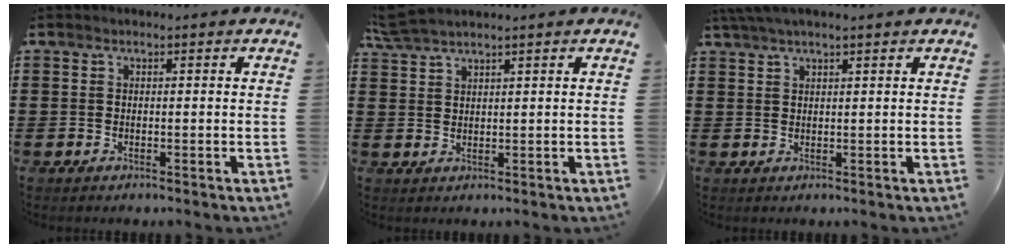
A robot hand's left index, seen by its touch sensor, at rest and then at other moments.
{"total": 3.1, "force": [2.9, 0.0, 1.2], "torque": [-0.032, 0.000, 0.055]}
{"total": 2.5, "force": [2.0, 0.1, 1.6], "torque": [-0.034, 0.003, 0.037]}